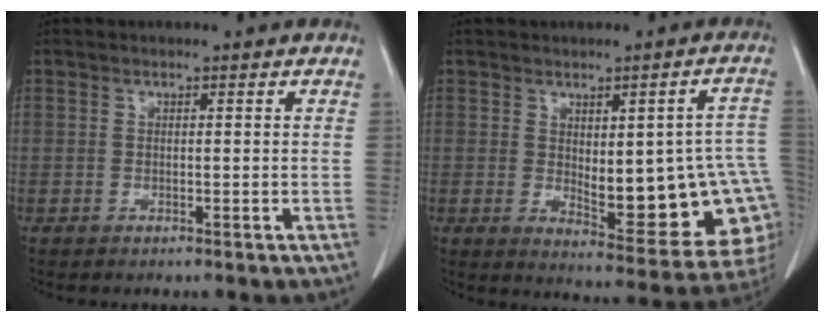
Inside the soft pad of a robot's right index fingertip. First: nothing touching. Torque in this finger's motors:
{"motor_torque": [1.28, -0.86, 0.27, 0.05]}